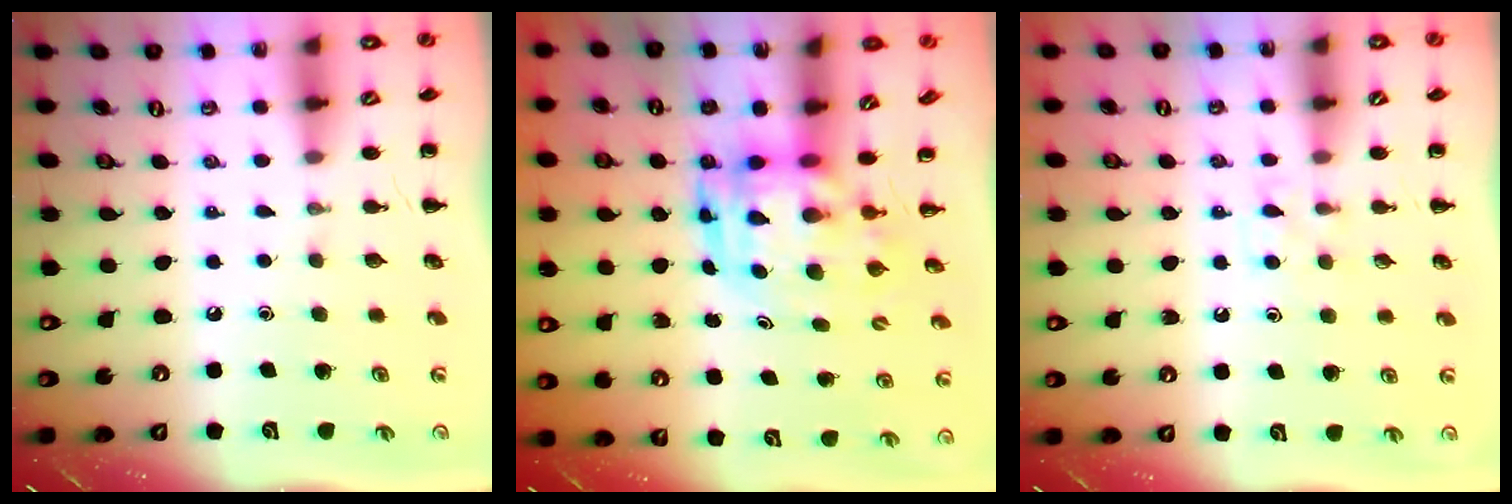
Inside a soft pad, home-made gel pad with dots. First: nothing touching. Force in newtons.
{"total": 3.9, "press": 3.8, "slide": 0.8}
{"total": 5.8, "press": 5.6, "slide": 1.6}